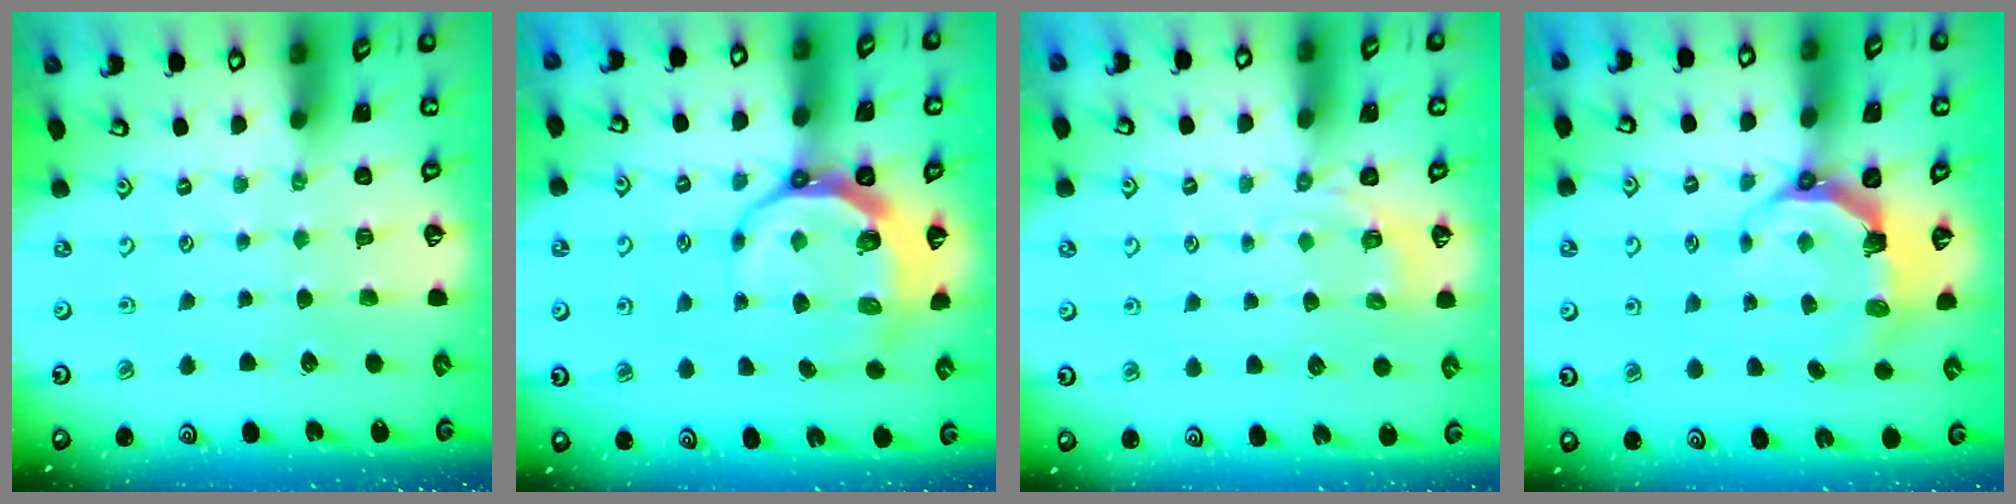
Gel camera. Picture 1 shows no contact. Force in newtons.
{"total": 9.1, "press": 8.1, "slide": 4.1}
{"total": 2.3, "press": 1.4, "slide": 1.8}
{"total": 6.9, "press": 5.0, "slide": 4.7}